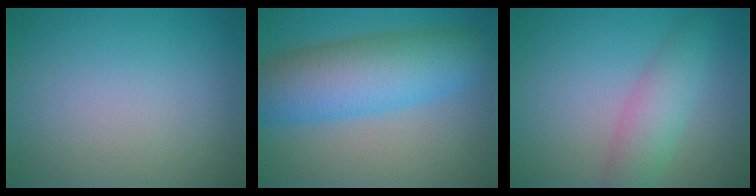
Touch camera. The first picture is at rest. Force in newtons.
{"total": 8.9, "press": 8.9, "slide": 0.2}
{"total": 3.7, "press": 3.7, "slide": 0.0}